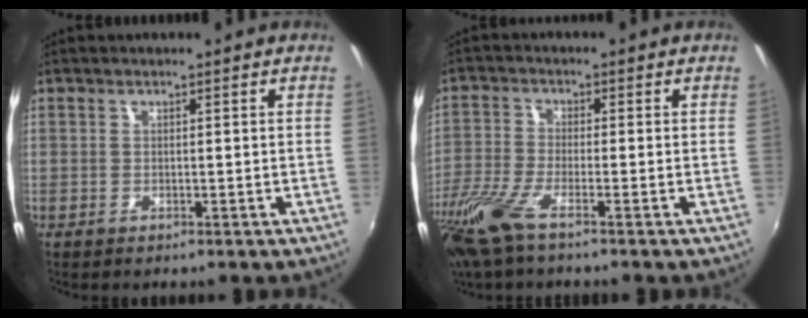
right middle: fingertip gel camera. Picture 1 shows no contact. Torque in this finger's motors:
{"motor_torque": [1.10, -1.03, 0.64, 0.21]}